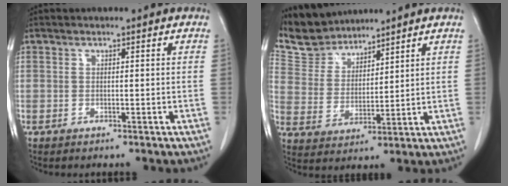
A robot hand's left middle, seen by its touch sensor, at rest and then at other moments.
{"total": 8.0, "force": [7.6, 2.3, 0.2], "torque": [-0.015, 0.014, 0.163]}